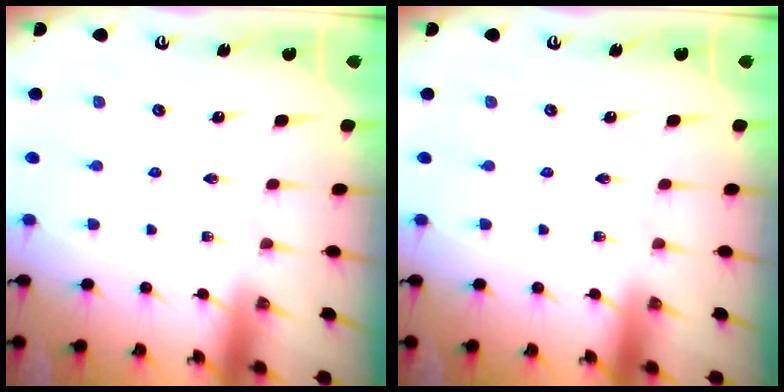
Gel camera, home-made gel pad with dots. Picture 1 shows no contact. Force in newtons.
{"total": 0.0}